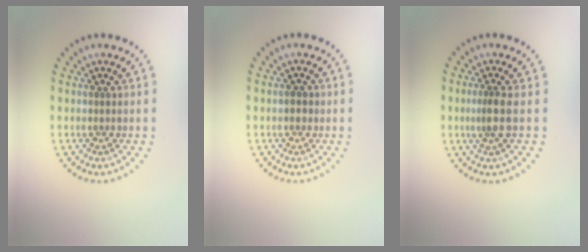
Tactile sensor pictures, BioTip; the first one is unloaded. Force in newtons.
{"total": 1.2, "press": 1.2, "slide": 0.2}
{"total": 1.9, "press": 1.5, "slide": 1.2}